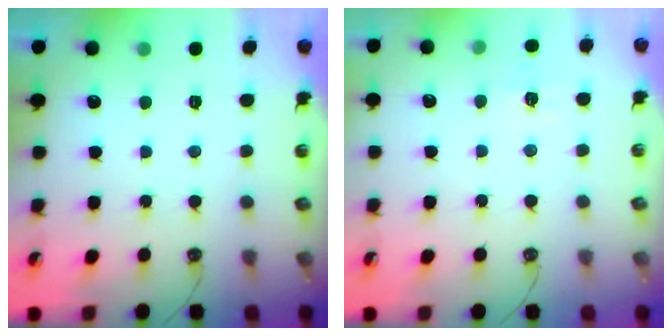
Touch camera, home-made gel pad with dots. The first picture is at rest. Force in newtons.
{"total": 6.3, "press": 6.3, "slide": 0.5}